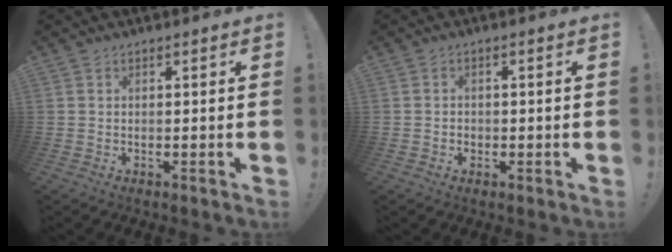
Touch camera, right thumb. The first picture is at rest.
{"total": 2.2, "force": [-0.8, 1.9, 0.6], "torque": [-0.002, -0.004, -0.015]}